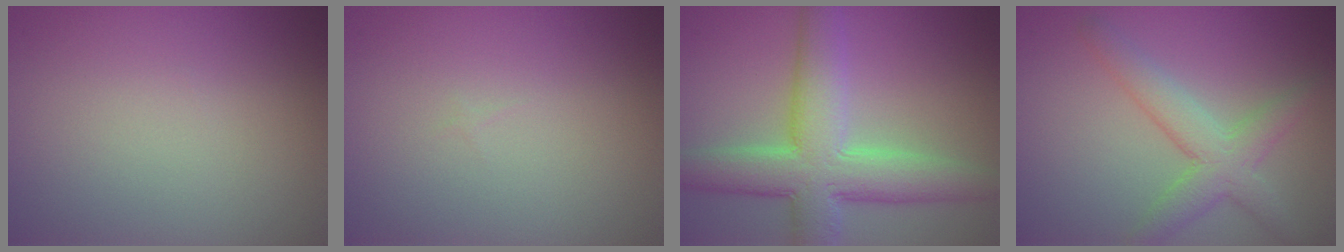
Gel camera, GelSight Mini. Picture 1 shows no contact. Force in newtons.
{"total": 0.0}
{"total": 8.1, "press": 8.0, "slide": 0.7}
{"total": 4.0, "press": 4.0, "slide": 0.1}